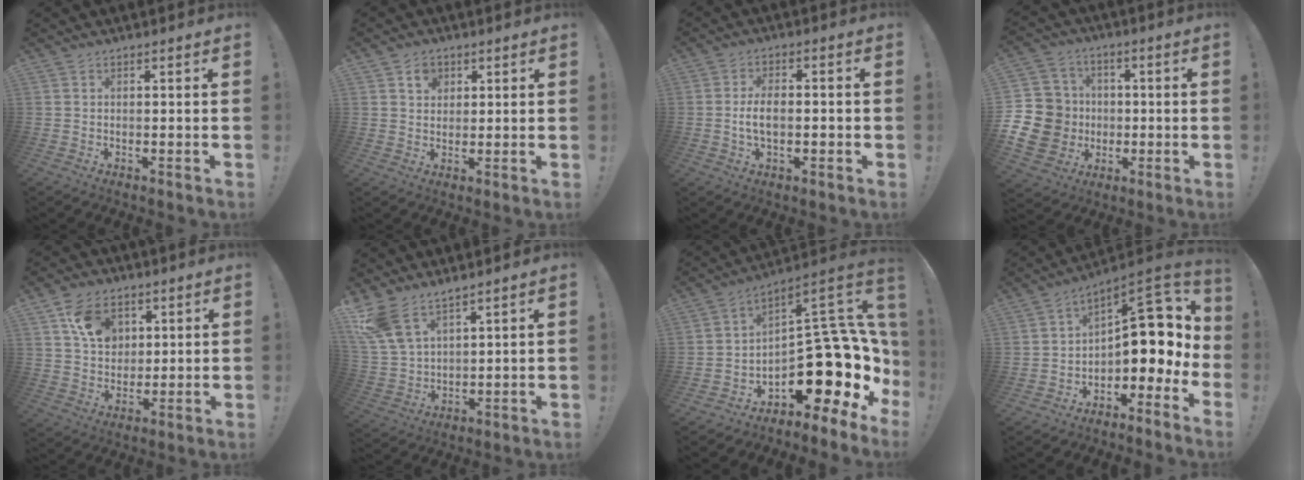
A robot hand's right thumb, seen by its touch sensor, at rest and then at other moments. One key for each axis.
{"total": 4.4, "fx": 2.1, "fy": 3.6, "fz": 1.5, "tx": -0.013, "ty": -0.007, "tz": 0.035}
{"total": 6.1, "fx": -1.0, "fy": 3.2, "fz": 5.1, "tx": -0.078, "ty": 0.006, "tz": -0.020}
{"total": 15.1, "fx": -2.6, "fy": 13.9, "fz": 5.2, "tx": -0.093, "ty": 0.022, "tz": -0.033}
{"total": 11.1, "fx": 5.4, "fy": 8.2, "fz": 5.2, "tx": -0.068, "ty": -0.021, "tz": 0.103}
{"total": 10.1, "fx": 8.2, "fy": 4.1, "fz": 4.2, "tx": -0.089, "ty": -0.044, "tz": 0.162}
{"total": 19.3, "fx": -5.1, "fy": 10.3, "fz": 15.5, "tx": -0.173, "ty": 0.003, "tz": -0.064}
{"total": 11.6, "fx": 3.2, "fy": 7.2, "fz": 8.4, "tx": -0.087, "ty": -0.045, "tz": 0.051}